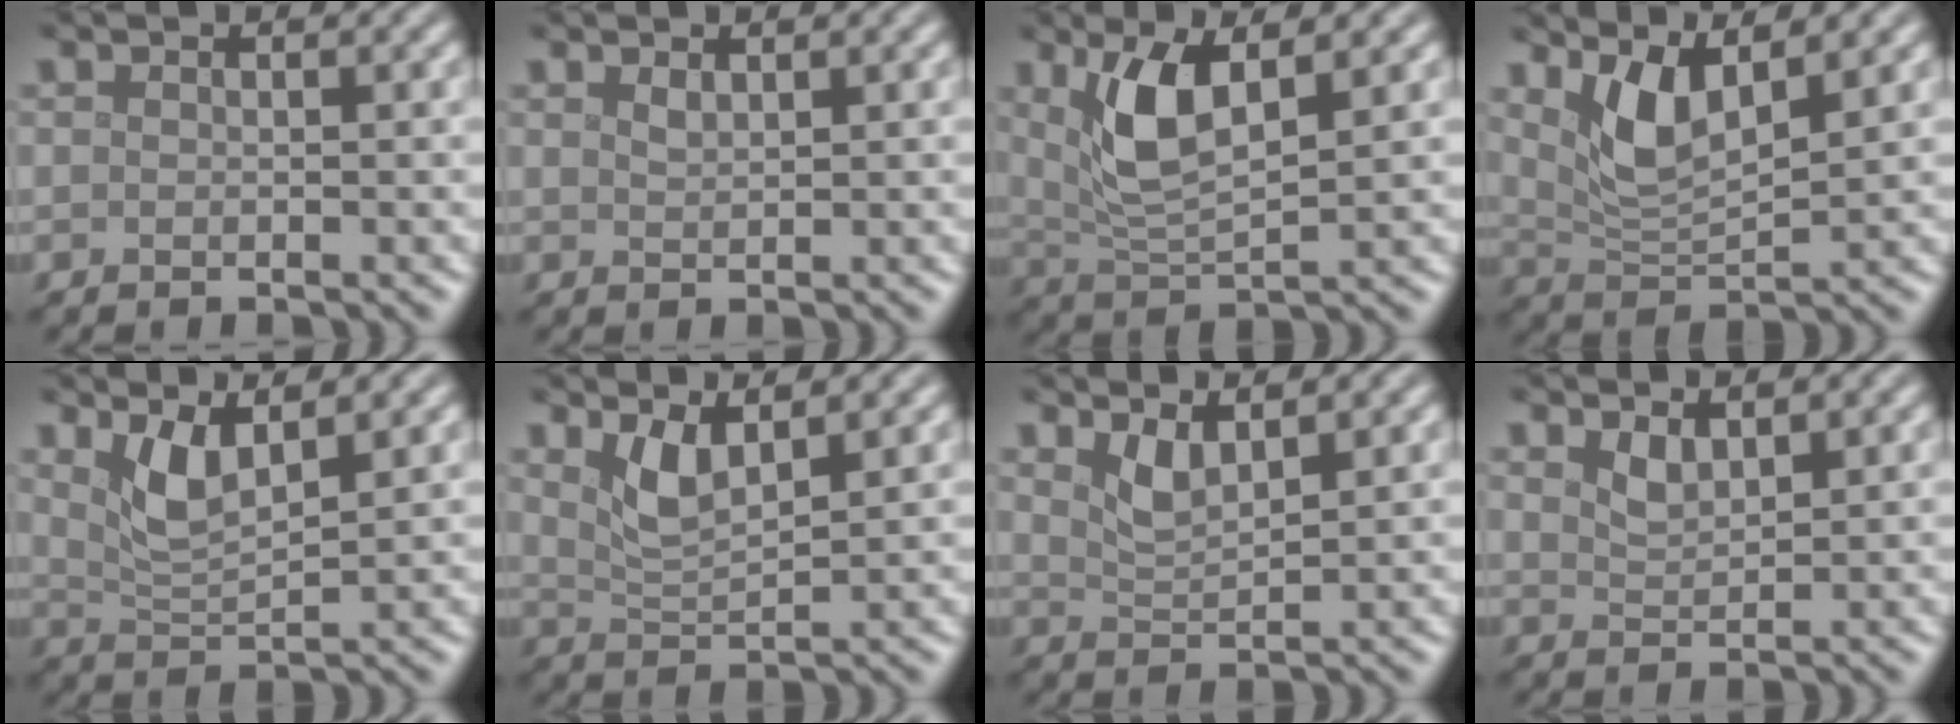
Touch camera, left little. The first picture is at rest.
{"total": 0.8, "force": [0.7, 0.2, 0.4], "torque": [-0.008, -0.001, 0.015]}
{"total": 4.8, "force": [1.9, 1.6, 4.1], "torque": [-0.091, -0.004, 0.040]}
{"total": 4.0, "force": [2.4, 1.1, 3.0], "torque": [-0.069, -0.010, 0.051]}
{"total": 3.1, "force": [1.9, 0.8, 2.4], "torque": [-0.051, -0.011, 0.043]}
{"total": 2.8, "force": [1.8, 0.7, 2.0], "torque": [-0.044, -0.011, 0.040]}
{"total": 2.2, "force": [1.6, 0.6, 1.4], "torque": [-0.031, -0.010, 0.036]}
{"total": 1.5, "force": [1.2, 0.5, 0.8], "torque": [-0.020, -0.005, 0.028]}